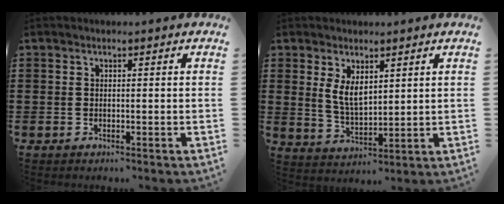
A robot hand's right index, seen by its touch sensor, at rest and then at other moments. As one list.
[{"total": 4.9, "force": [2.0, 2.6, 3.6], "torque": [-0.069, 0.001, 0.036]}]